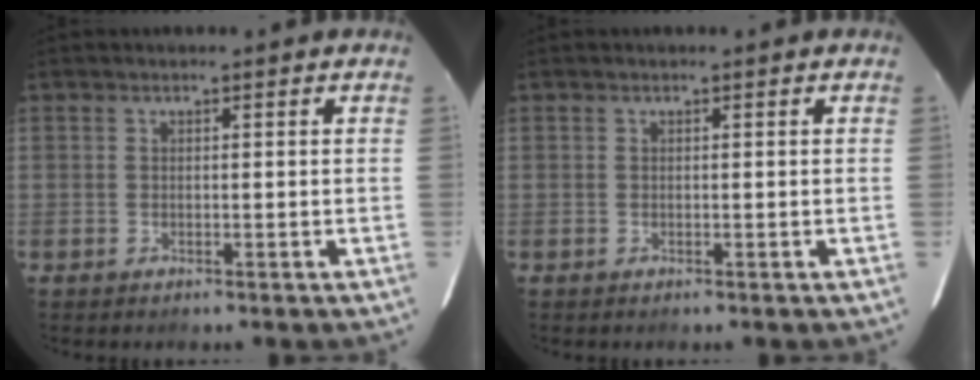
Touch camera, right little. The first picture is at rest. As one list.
[{"total": 0.0}]